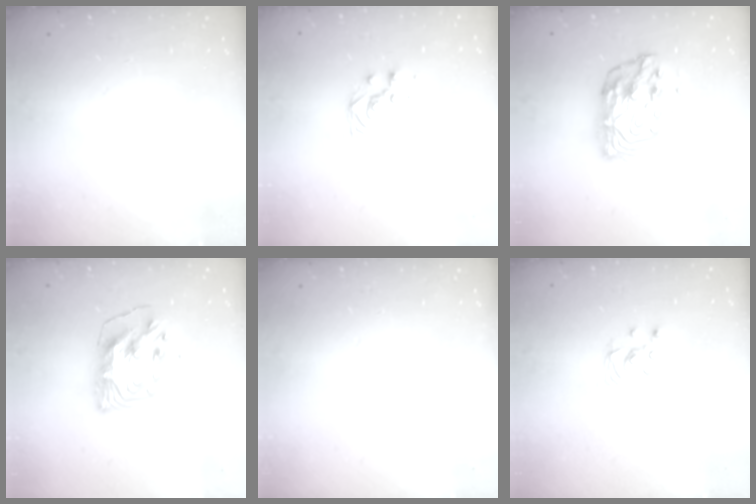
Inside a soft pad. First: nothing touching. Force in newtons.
{"total": 4.7, "press": 4.6, "slide": 0.6}
{"total": 13.2, "press": 13.2, "slide": 0.9}
{"total": 10.5, "press": 10.4, "slide": 1.0}
{"total": 0.0}
{"total": 2.8, "press": 2.8, "slide": 0.2}